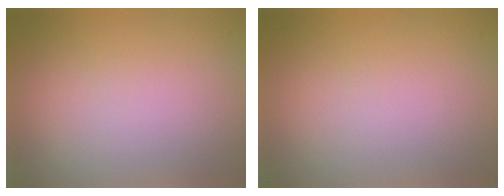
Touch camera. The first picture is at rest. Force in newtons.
{"total": 0.0}